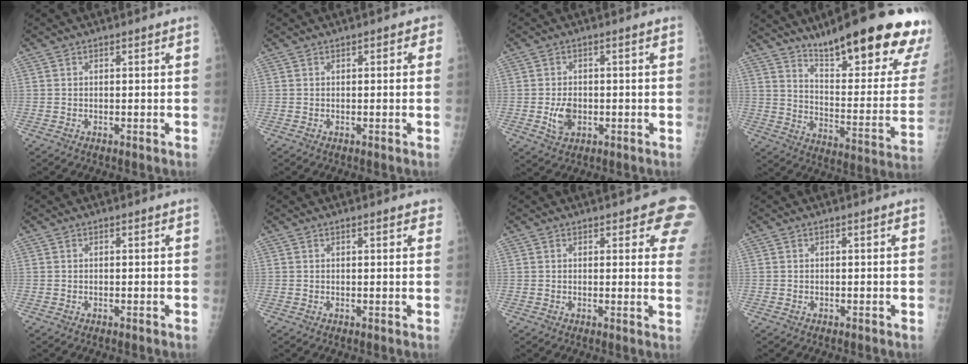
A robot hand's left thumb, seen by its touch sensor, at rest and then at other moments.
{"total": 1.9, "force": [0.5, 1.1, 1.4], "torque": [-0.002, 0.005, -0.001]}
{"total": 4.4, "force": [-1.0, 3.0, 3.1], "torque": [-0.050, 0.001, -0.012]}
{"total": 27.7, "force": [19.0, 5.3, 19.5], "torque": [-0.241, -0.090, 0.274]}
{"total": 0.0}
{"total": 2.2, "force": [1.6, 0.7, 1.3], "torque": [-0.004, 0.002, 0.016]}
{"total": 8.2, "force": [5.4, 2.9, 5.5], "torque": [-0.026, -0.020, 0.049]}
{"total": 0.0}